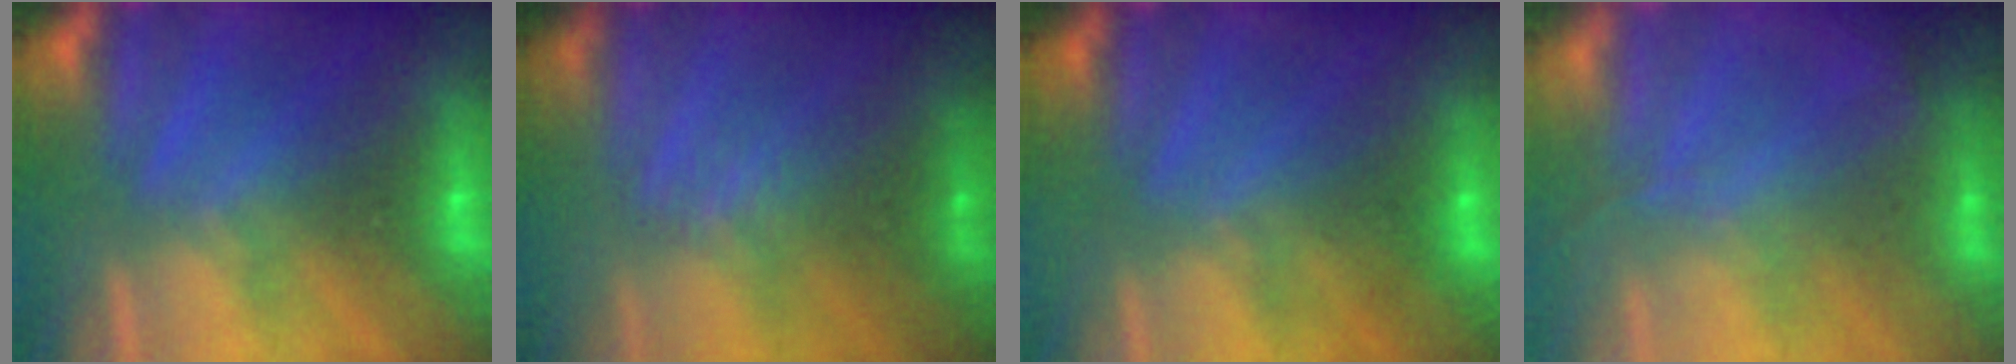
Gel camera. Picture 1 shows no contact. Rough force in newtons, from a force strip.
{"total": 2.3}
{"total": 1.7}
{"total": 1.1}